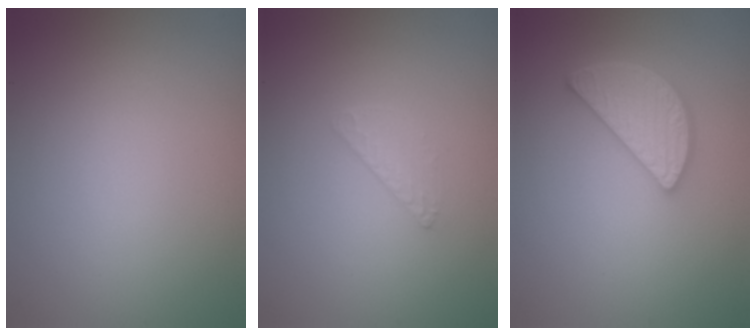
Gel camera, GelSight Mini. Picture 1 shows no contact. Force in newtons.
{"total": 0.6, "press": 0.3, "slide": 0.5}
{"total": 4.1, "press": 3.5, "slide": 2.1}